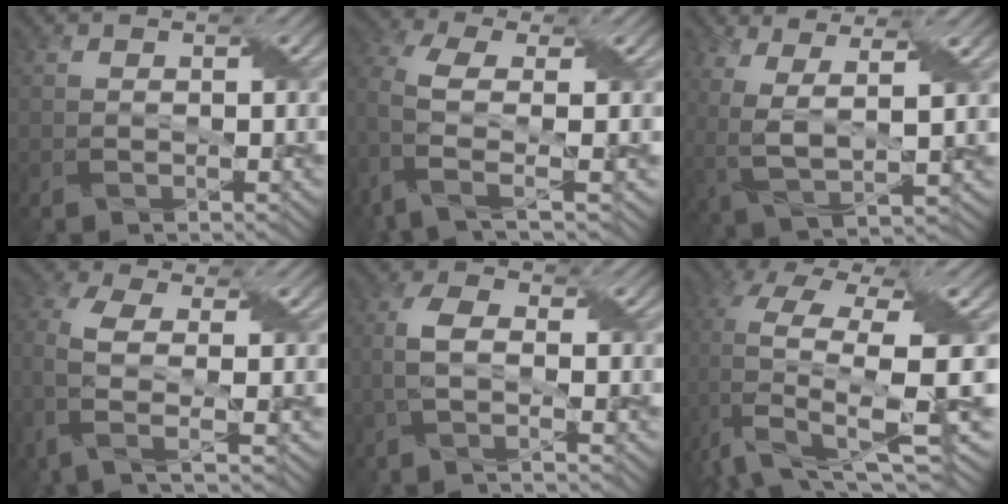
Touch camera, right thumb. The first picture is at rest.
{"total": 6.8, "force": [0.7, 2.9, 6.1], "torque": [-0.140, -0.001, 0.004]}
{"total": 7.2, "force": [1.2, 2.6, 6.6], "torque": [-0.150, -0.004, 0.026]}
{"total": 6.6, "force": [-0.1, 2.6, 6.0], "torque": [-0.141, 0.004, -0.013]}
{"total": 3.8, "force": [-1.0, 1.1, 3.5], "torque": [-0.082, 0.007, -0.029]}
{"total": 13.5, "force": [1.5, 4.3, 12.7], "torque": [-0.261, 0.000, 0.036]}